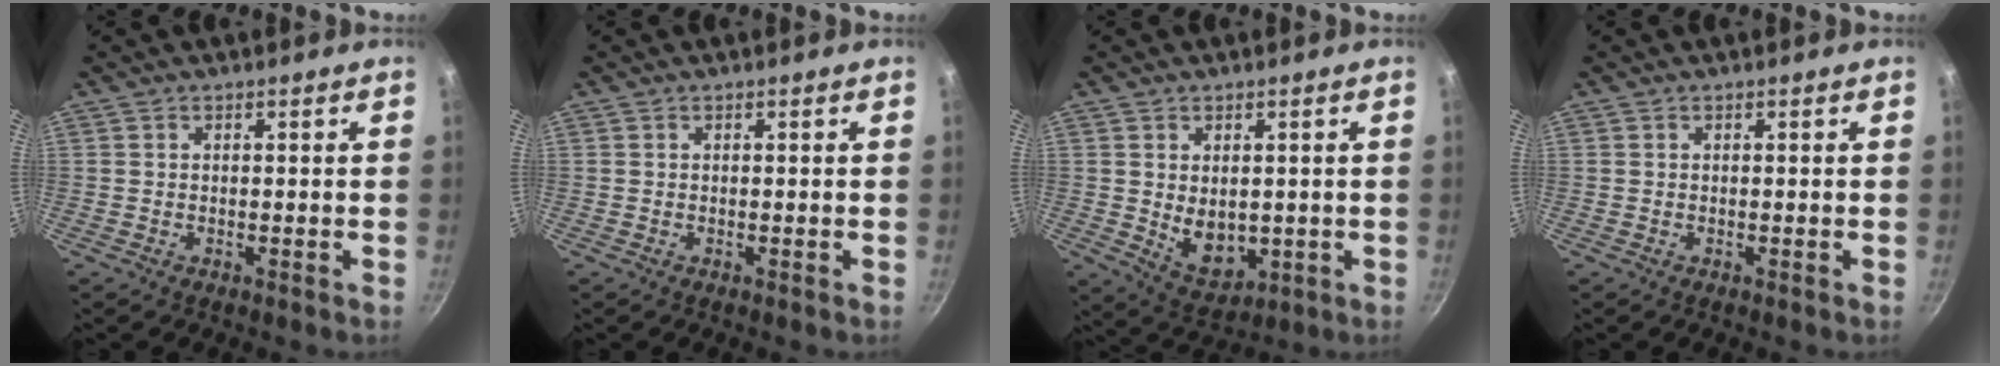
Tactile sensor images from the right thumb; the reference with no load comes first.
{"total": 0.0}
{"total": 7.5, "force": [0.2, 5.2, 5.4], "torque": [-0.069, -0.016, 0.023]}
{"total": 0.0}